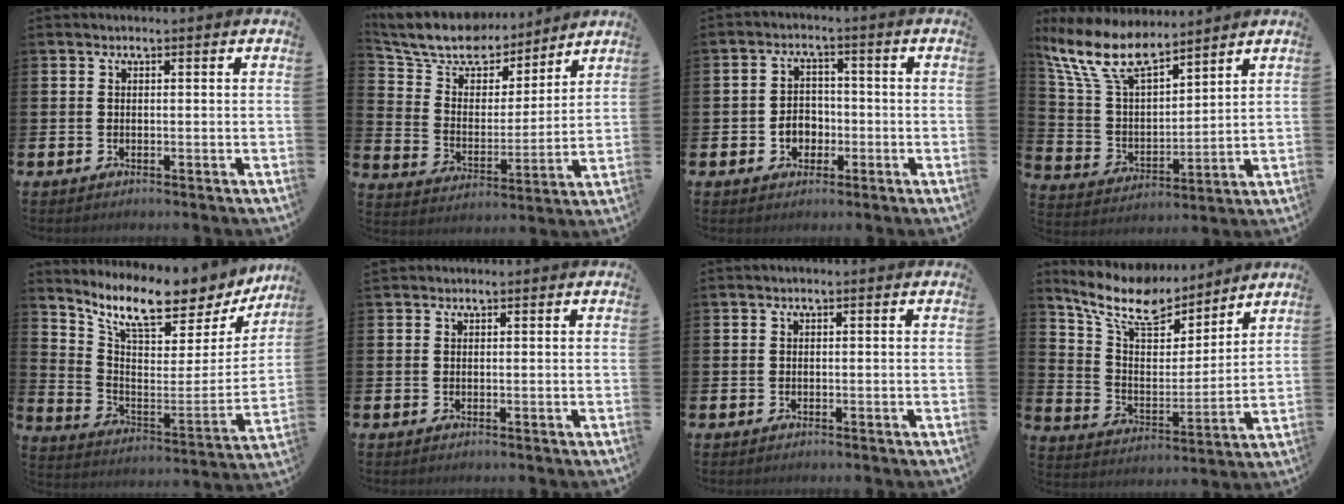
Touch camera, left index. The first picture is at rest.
{"total": 9.4, "force": [8.4, 3.9, 1.5], "torque": [-0.083, -0.058, 0.152]}
{"total": 3.4, "force": [-1.3, 2.9, 1.3], "torque": [-0.025, 0.001, -0.030]}
{"total": 10.2, "force": [8.4, 3.4, 4.6], "torque": [-0.133, -0.036, 0.155]}
{"total": 9.9, "force": [8.6, 2.3, 4.3], "torque": [-0.110, -0.067, 0.143]}
{"total": 0.8, "force": [0.7, 0.2, -0.1], "torque": [0.014, -0.003, 0.011]}
{"total": 0.0}
{"total": 11.1, "force": [9.6, 4.1, 3.8], "torque": [-0.117, -0.062, 0.167]}